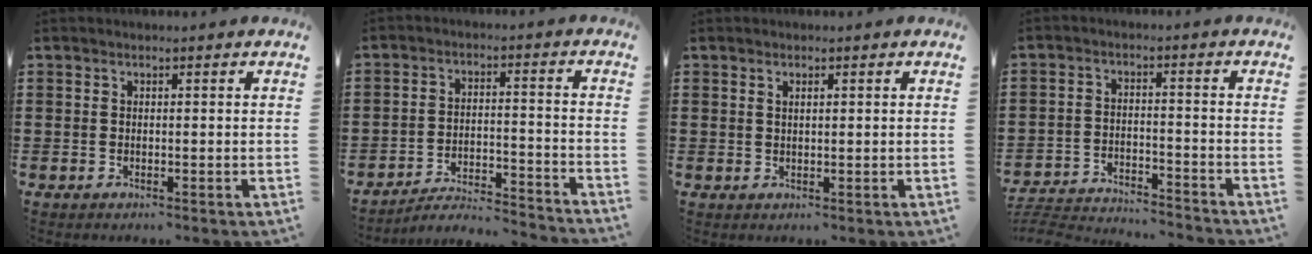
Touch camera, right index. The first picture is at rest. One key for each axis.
{"total": 4.2, "fx": -4.1, "fy": 0.1, "fz": 1.2, "tx": -0.033, "ty": -0.005, "tz": -0.087}
{"total": 1.0, "fx": 0.4, "fy": 0.4, "fz": 0.8, "tx": -0.016, "ty": 0.004, "tz": 0.006}
{"total": 4.1, "fx": -4.1, "fy": 0.0, "fz": 0.6, "tx": -0.023, "ty": -0.002, "tz": -0.089}